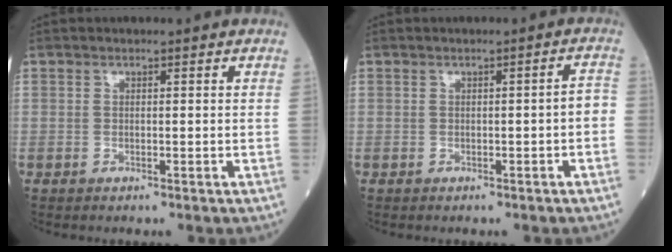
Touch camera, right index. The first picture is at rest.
{"total": 1.9, "force": [-0.7, 0.3, 1.8], "torque": [-0.015, 0.004, -0.011]}